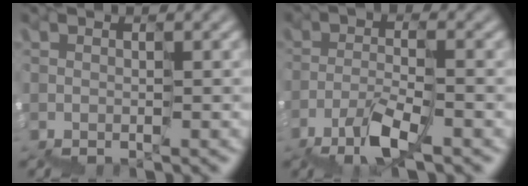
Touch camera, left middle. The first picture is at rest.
{"total": 3.4, "force": [-2.3, 0.6, 2.4], "torque": [-0.053, 0.005, -0.045]}